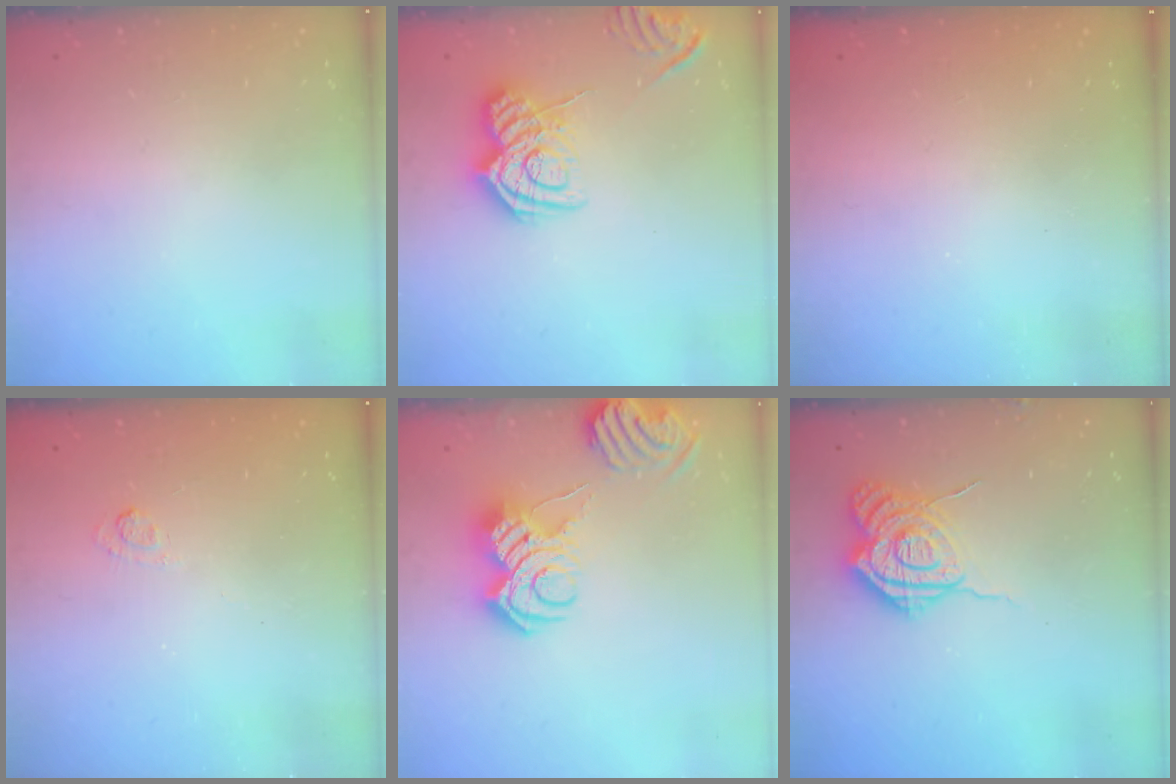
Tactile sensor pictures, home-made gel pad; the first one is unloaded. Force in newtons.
{"total": 11.6, "press": 11.6, "slide": 0.6}
{"total": 2.3, "press": 2.2, "slide": 0.7}
{"total": 1.7, "press": 1.1, "slide": 1.3}
{"total": 9.9, "press": 9.9, "slide": 0.7}
{"total": 13.8, "press": 13.8, "slide": 1.2}